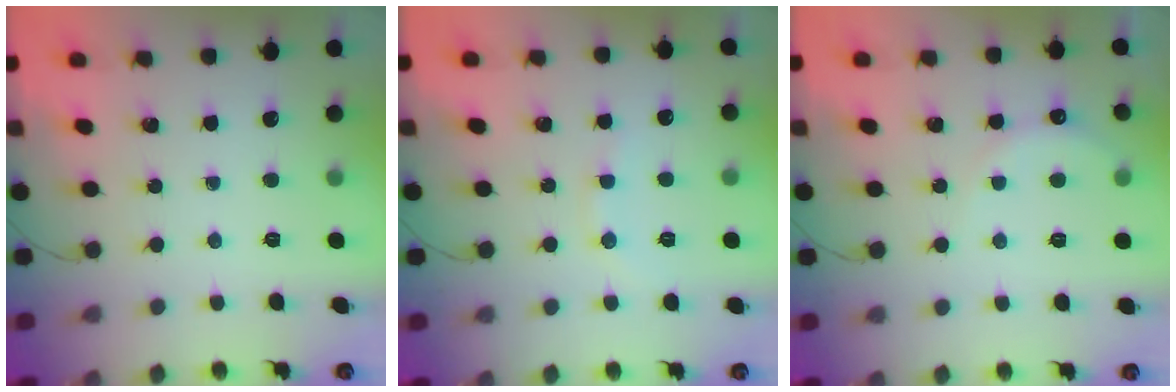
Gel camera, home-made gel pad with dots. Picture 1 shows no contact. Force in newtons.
{"total": 7.7, "press": 7.6, "slide": 1.3}
{"total": 6.3, "press": 6.2, "slide": 1.3}